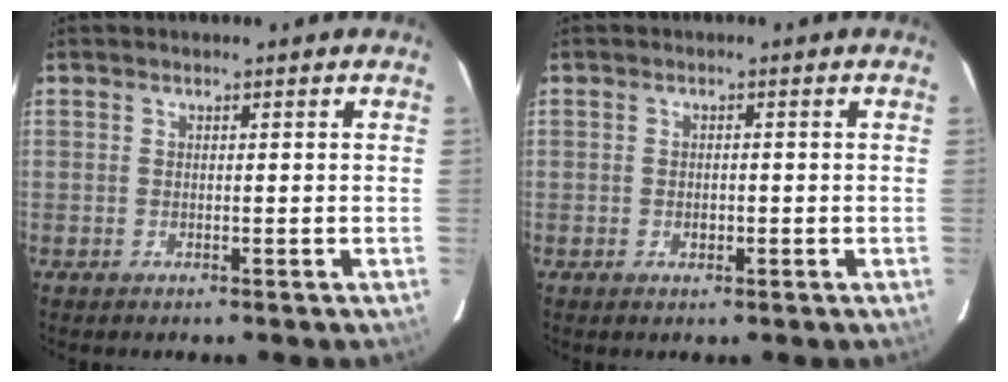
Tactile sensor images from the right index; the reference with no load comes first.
{"total": 1.5, "force": [-0.4, 1.2, 0.8], "torque": [-0.012, 0.001, -0.006]}